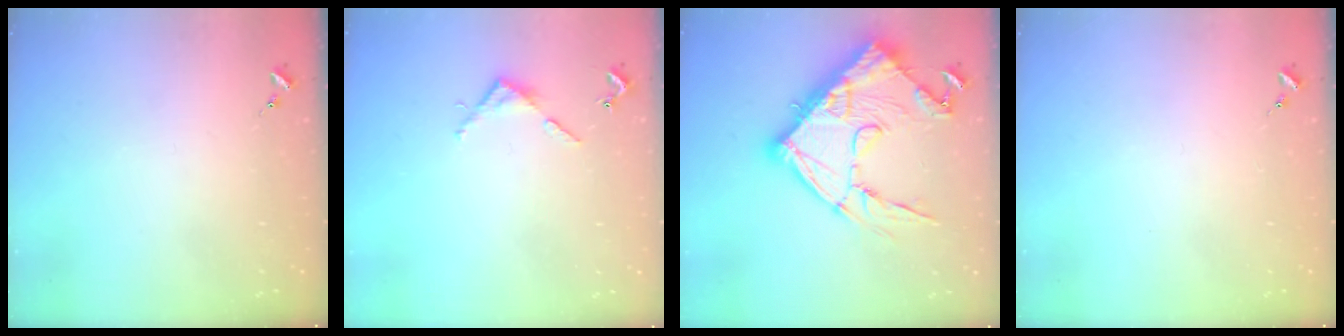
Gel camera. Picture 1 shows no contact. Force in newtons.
{"total": 4.0, "press": 4.0, "slide": 0.3}
{"total": 26.6, "press": 26.4, "slide": 2.6}
{"total": 0.0}